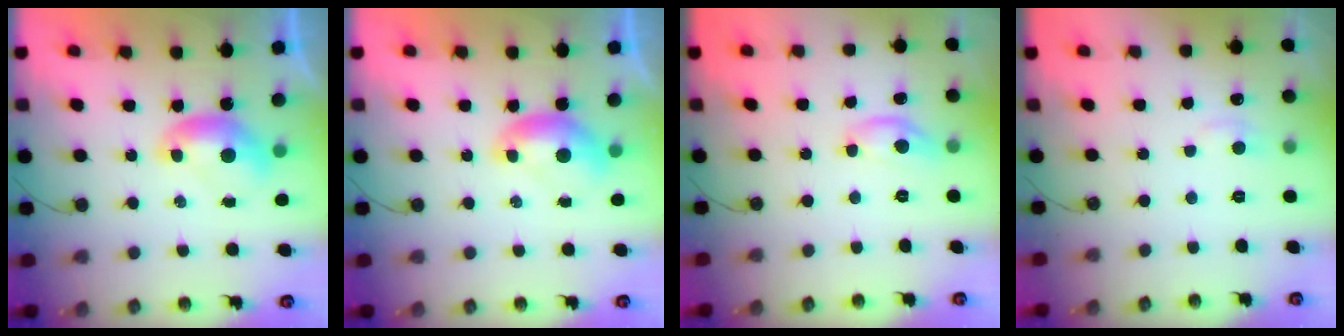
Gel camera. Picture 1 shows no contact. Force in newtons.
{"total": 0.0}
{"total": 5.3, "press": 5.2, "slide": 0.2}
{"total": 1.8, "press": 1.7, "slide": 0.6}